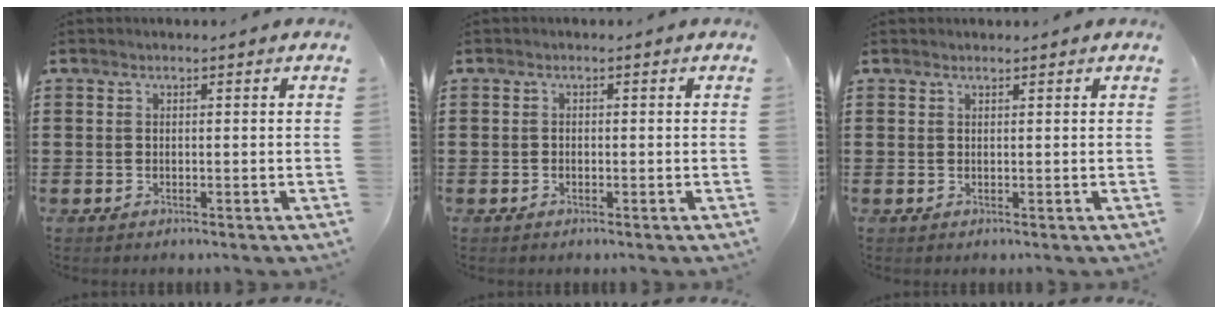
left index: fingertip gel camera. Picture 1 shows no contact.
{"total": 0.6, "force": [-0.4, 0.4, 0.2], "torque": [-0.006, -0.001, -0.008]}
{"total": 0.6, "force": [0.5, 0.0, 0.1], "torque": [-0.003, 0.000, 0.012]}